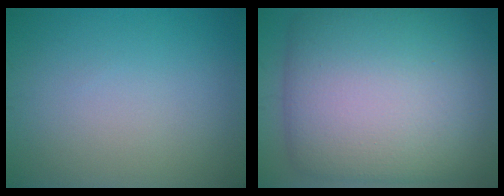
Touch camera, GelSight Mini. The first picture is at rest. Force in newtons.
{"total": 16.6, "press": 16.6, "slide": 0.4}